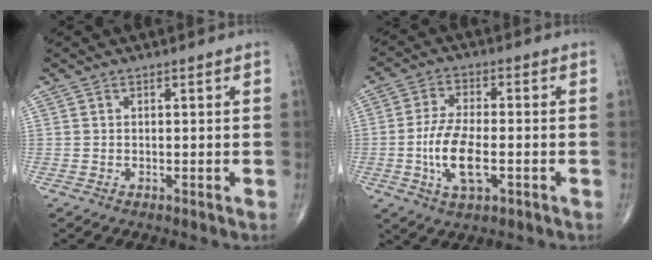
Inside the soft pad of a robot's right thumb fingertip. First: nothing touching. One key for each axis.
{"total": 9.6, "fx": -2.3, "fy": 4.2, "fz": 8.4, "tx": -0.166, "ty": 0.009, "tz": -0.042}